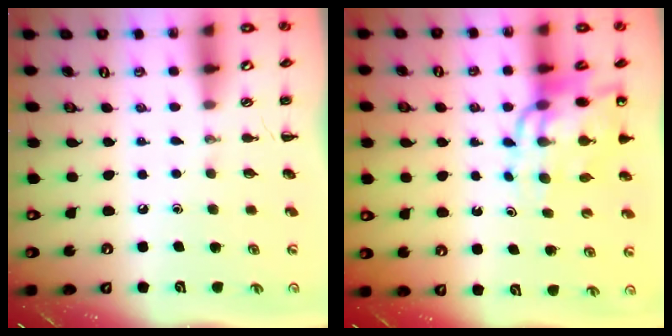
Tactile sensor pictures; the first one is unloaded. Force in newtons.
{"total": 13.1, "press": 12.5, "slide": 4.1}